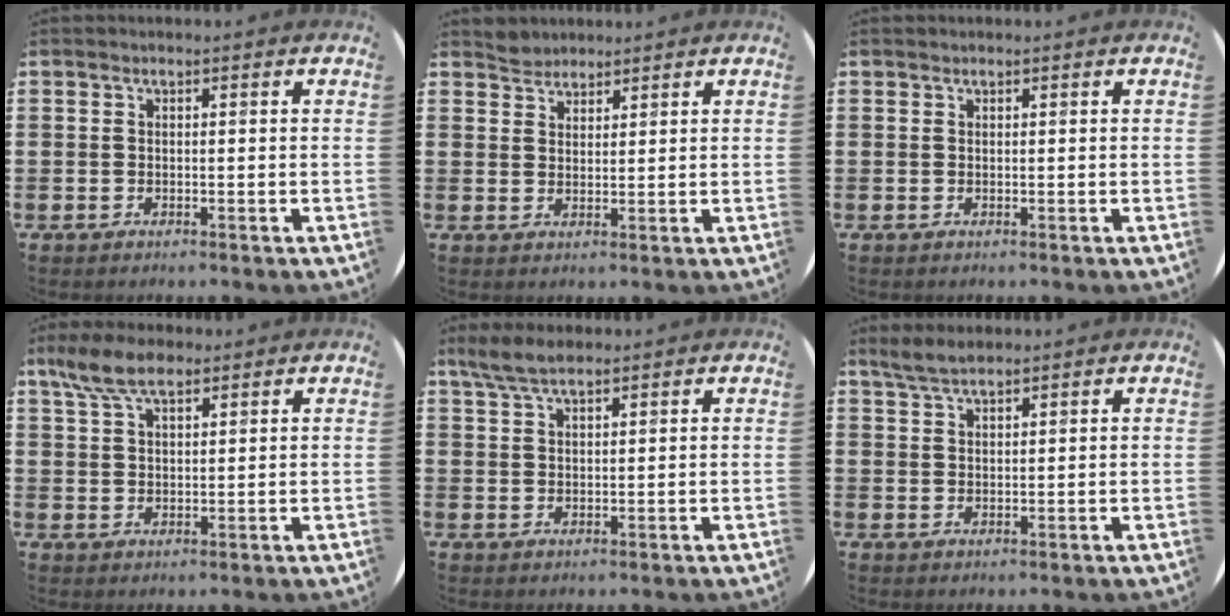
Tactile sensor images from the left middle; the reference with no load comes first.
{"total": 2.2, "force": [2.1, 0.6, -0.4], "torque": [0.005, 0.005, 0.043]}
{"total": 0.0}
{"total": 6.5, "force": [4.9, 2.6, 3.4], "torque": [-0.078, -0.001, 0.091]}
{"total": 4.2, "force": [3.4, 1.2, 2.2], "torque": [-0.048, 0.001, 0.063]}
{"total": 3.0, "force": [2.6, 0.7, 1.3], "torque": [-0.030, 0.002, 0.049]}